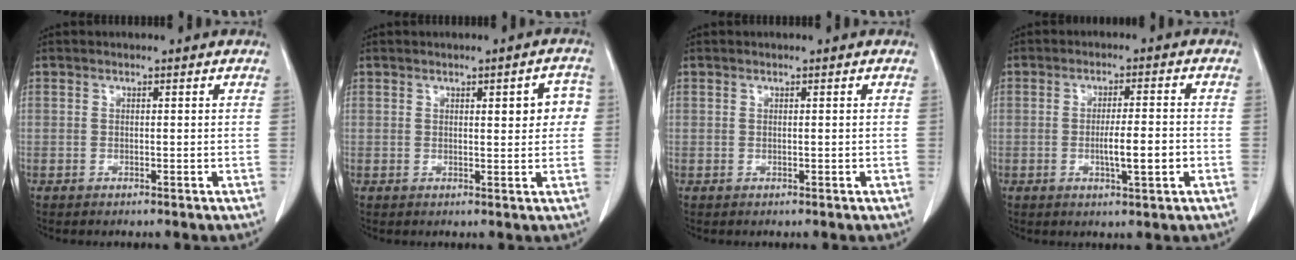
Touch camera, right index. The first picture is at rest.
{"total": 4.2, "force": [0.9, 1.4, 3.8], "torque": [-0.040, 0.012, 0.009]}
{"total": 0.0}
{"total": 5.5, "force": [-1.5, 0.3, 5.2], "torque": [-0.089, -0.005, -0.022]}